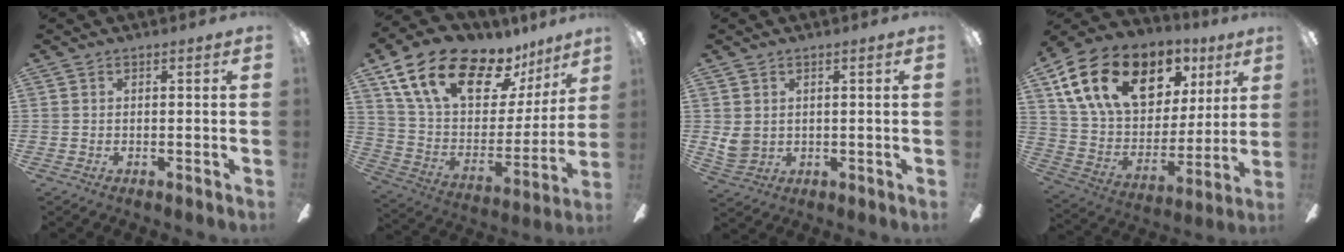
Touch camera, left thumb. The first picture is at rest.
{"total": 22.8, "force": [14.8, 11.5, 12.9], "torque": [-0.216, -0.085, 0.267]}
{"total": 3.8, "force": [1.6, 2.7, 2.1], "torque": [-0.049, -0.003, 0.032]}
{"total": 22.6, "force": [13.0, 13.2, 12.9], "torque": [-0.237, -0.056, 0.239]}